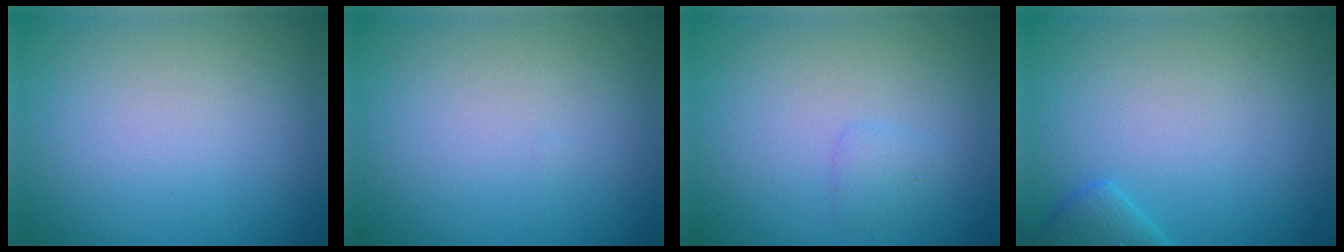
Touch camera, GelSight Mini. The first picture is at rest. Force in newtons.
{"total": 0.0}
{"total": 0.9, "press": 0.9, "slide": 0.2}
{"total": 1.8, "press": 1.8, "slide": 0.1}